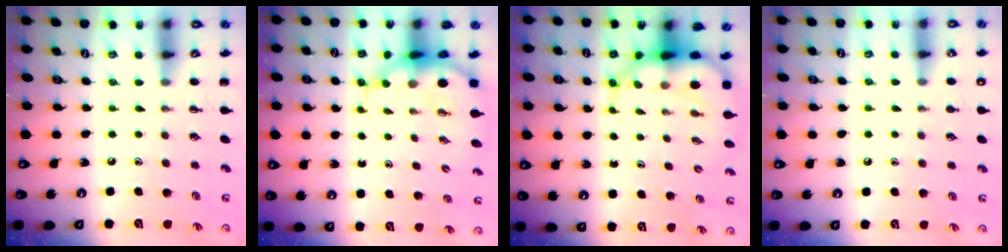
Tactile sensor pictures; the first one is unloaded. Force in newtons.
{"total": 5.2, "press": 4.9, "slide": 1.9}
{"total": 6.8, "press": 6.5, "slide": 1.9}
{"total": 5.4, "press": 5.1, "slide": 1.7}